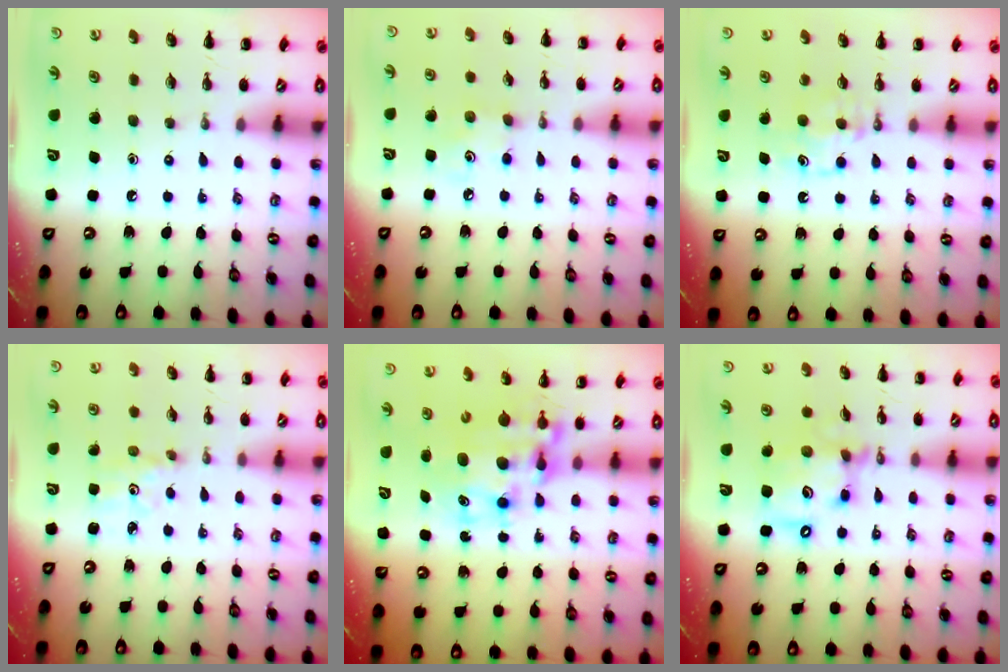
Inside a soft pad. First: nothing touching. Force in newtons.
{"total": 4.5, "press": 4.3, "slide": 1.2}
{"total": 5.1, "press": 4.7, "slide": 1.7}
{"total": 2.1, "press": 2.0, "slide": 0.7}
{"total": 8.5, "press": 8.2, "slide": 2.3}
{"total": 14.4, "press": 14.0, "slide": 3.1}